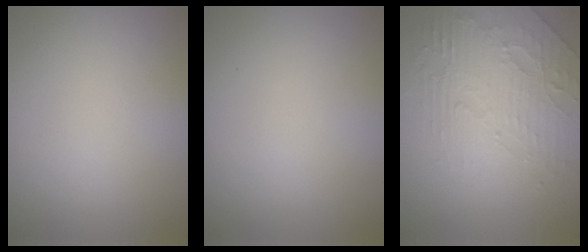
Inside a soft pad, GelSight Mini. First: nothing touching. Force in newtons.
{"total": 0.0}
{"total": 4.2, "press": 3.8, "slide": 1.7}